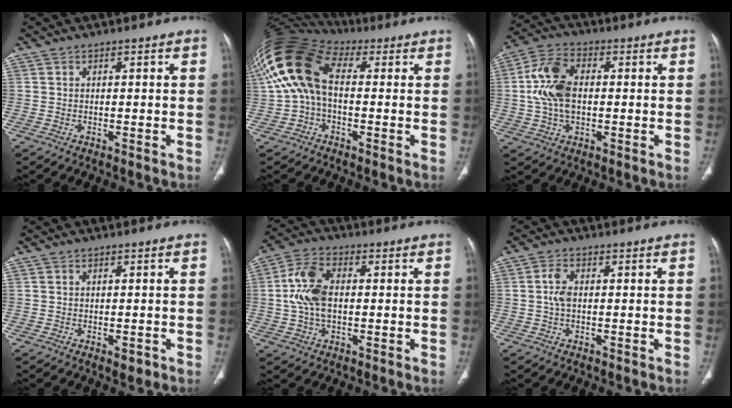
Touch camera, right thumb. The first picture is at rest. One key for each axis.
{"total": 15.2, "fx": 2.0, "fy": 9.3, "fz": 11.8, "tx": -0.248, "ty": 0.047, "tz": 0.031}
{"total": 10.9, "fx": 0.3, "fy": 6.6, "fz": 8.7, "tx": -0.179, "ty": 0.019, "tz": 0.005}
{"total": 1.7, "fx": -0.7, "fy": 0.8, "fz": 1.3, "tx": -0.013, "ty": 0.003, "tz": -0.003}
{"total": 9.5, "fx": 0.3, "fy": 5.6, "fz": 7.7, "tx": -0.162, "ty": 0.017, "tz": 0.003}
{"total": 3.0, "fx": 0.0, "fy": 1.5, "fz": 2.5, "tx": -0.059, "ty": 0.005, "tz": -0.002}